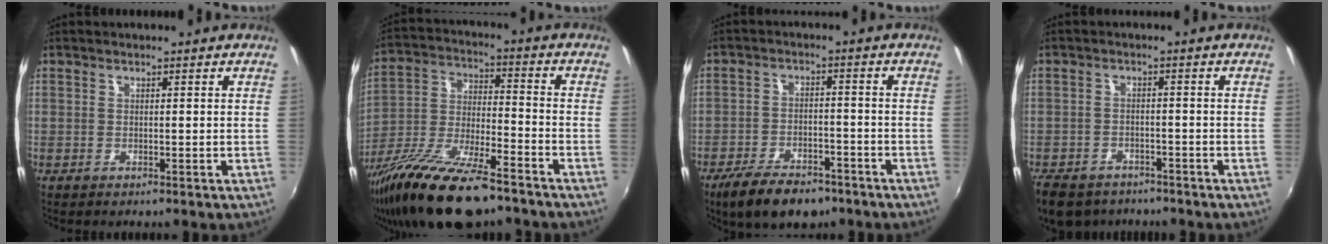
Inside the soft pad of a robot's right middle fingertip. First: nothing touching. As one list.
[{"total": 20.3, "force": [-14.5, 5.7, 13.1], "torque": [-0.259, -0.039, -0.254]}, {"total": 11.5, "force": [-8.3, 5.1, 6.1], "torque": [-0.138, -0.011, -0.136]}, {"total": 11.2, "force": [-8.6, 6.0, 4.0], "torque": [-0.111, -0.012, -0.135]}]